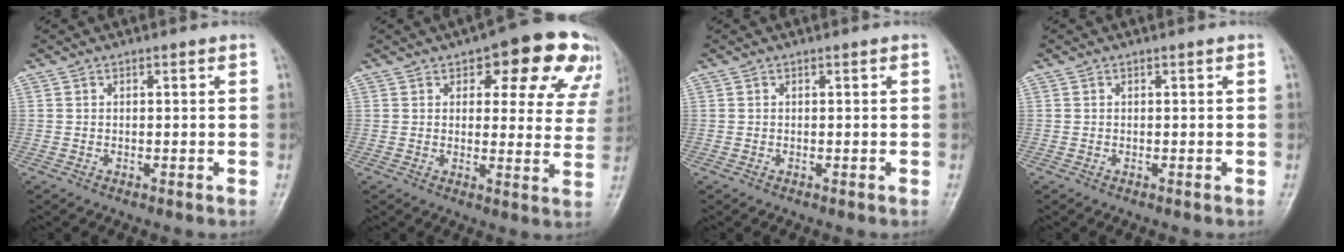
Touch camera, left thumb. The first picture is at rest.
{"total": 16.0, "force": [9.0, 7.4, 11.0], "torque": [-0.079, -0.025, 0.096]}
{"total": 0.0}
{"total": 0.0}